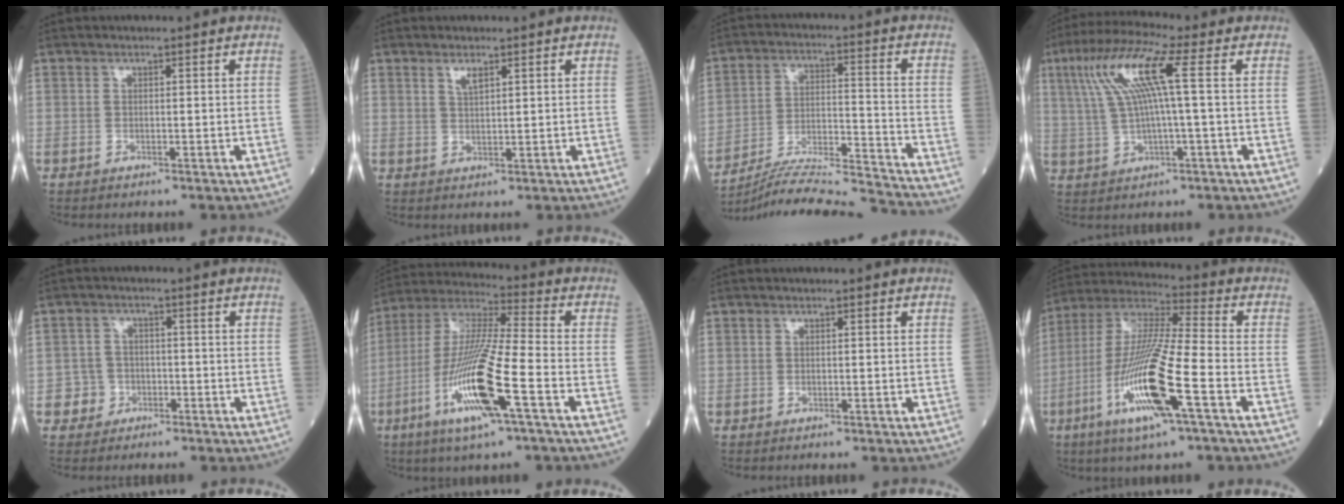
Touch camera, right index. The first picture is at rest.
{"total": 1.9, "force": [1.4, 0.4, 1.2], "torque": [-0.027, 0.000, 0.031]}
{"total": 18.0, "force": [-17.4, -1.7, 4.4], "torque": [-0.084, -0.001, -0.276]}
{"total": 10.2, "force": [2.5, 0.2, 9.9], "torque": [-0.207, 0.029, 0.048]}
{"total": 3.4, "force": [-1.6, 2.9, -0.3], "torque": [0.011, 0.017, -0.032]}
{"total": 16.5, "force": [-6.2, 0.7, 15.3], "torque": [-0.317, -0.017, -0.117]}
{"total": 0.0}
{"total": 17.2, "force": [-6.3, 0.8, 16.0], "torque": [-0.332, -0.019, -0.119]}